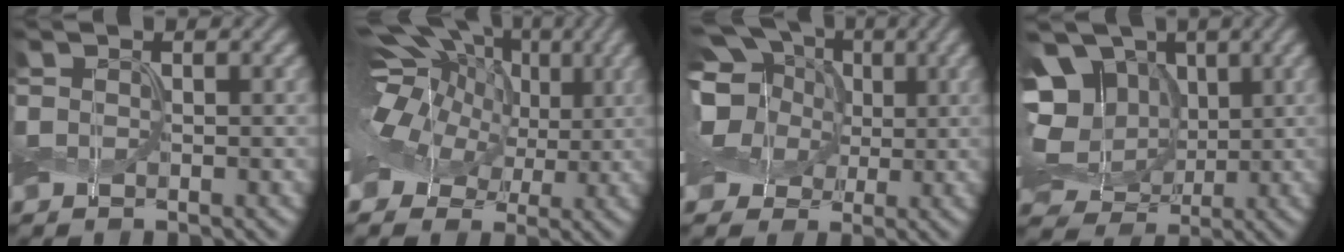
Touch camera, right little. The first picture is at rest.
{"total": 17.3, "force": [3.4, 12.2, 11.8], "torque": [-0.228, 0.035, 0.025]}
{"total": 10.7, "force": [3.0, 8.5, 5.8], "torque": [-0.138, 0.051, 0.018]}
{"total": 12.9, "force": [3.4, 10.3, 7.0], "torque": [-0.165, 0.027, 0.045]}